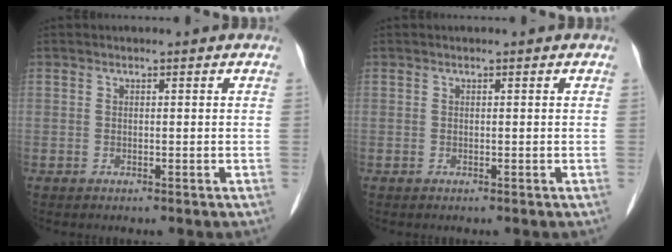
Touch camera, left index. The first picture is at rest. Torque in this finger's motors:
{"motor_torque": [0.00, 0.00, 0.03, 0.00]}